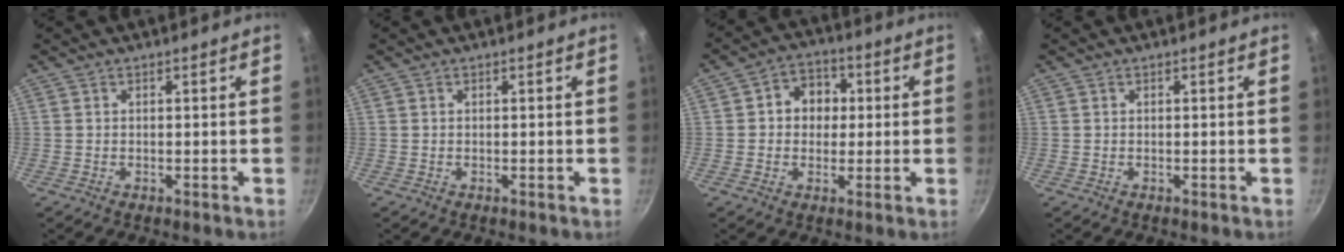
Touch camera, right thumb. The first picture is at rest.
{"total": 0.0}
{"total": 7.7, "force": [0.9, 6.6, 4.0], "torque": [-0.020, 0.011, 0.002]}
{"total": 0.0}